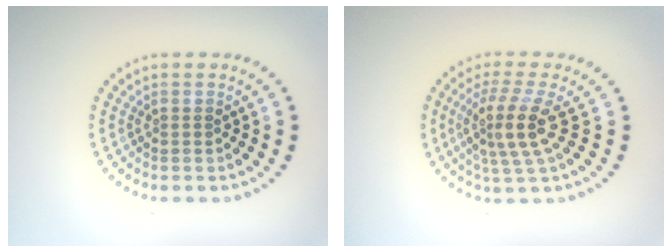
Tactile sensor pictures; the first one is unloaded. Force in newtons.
{"total": 4.0, "press": 3.2, "slide": 2.3}